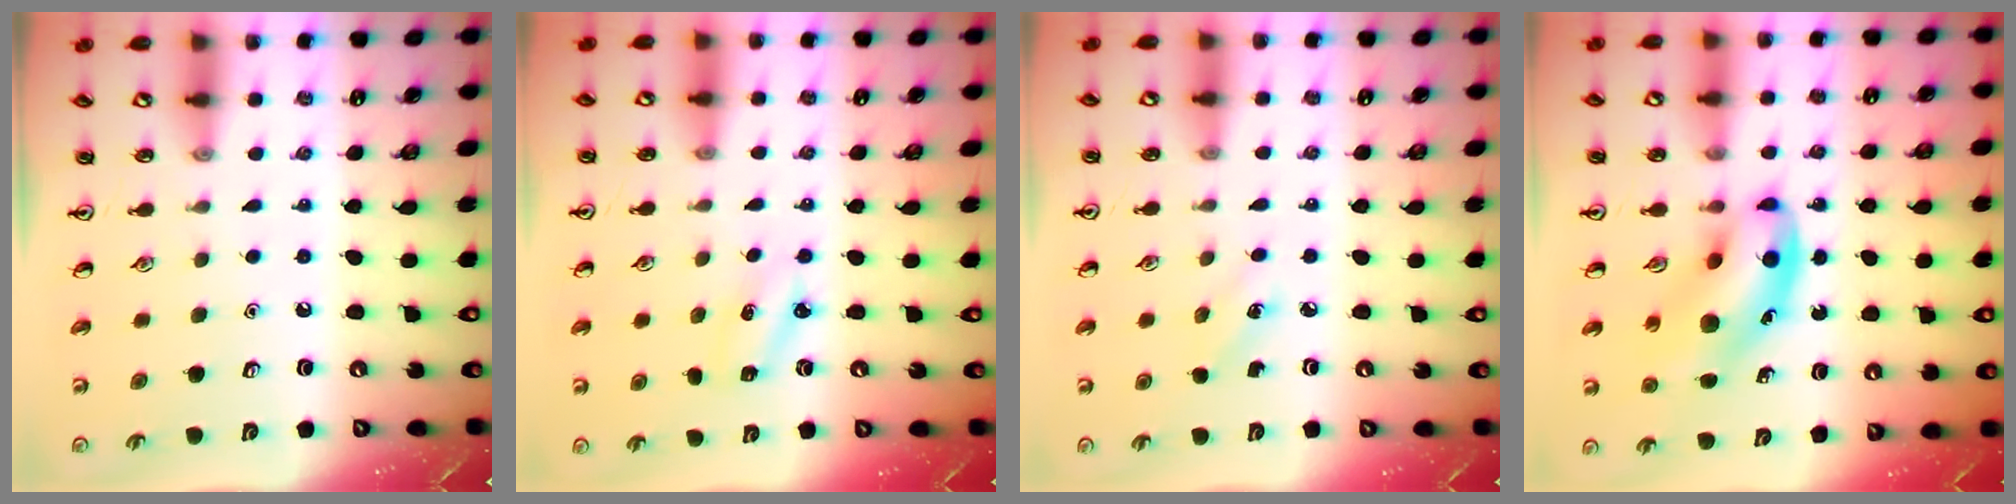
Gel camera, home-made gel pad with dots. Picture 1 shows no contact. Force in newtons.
{"total": 2.6, "press": 2.4, "slide": 0.8}
{"total": 2.3, "press": 2.2, "slide": 0.8}
{"total": 10.9, "press": 10.4, "slide": 3.1}